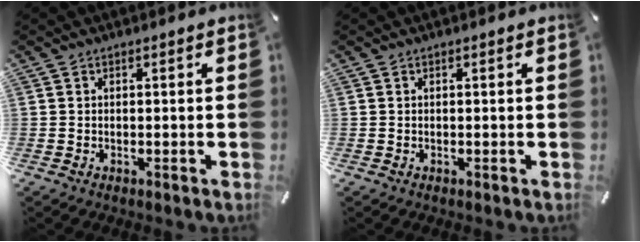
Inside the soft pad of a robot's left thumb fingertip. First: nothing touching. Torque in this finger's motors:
{"motor_torque": [0.00, 0.00, 0.00, 0.00, 0.00]}